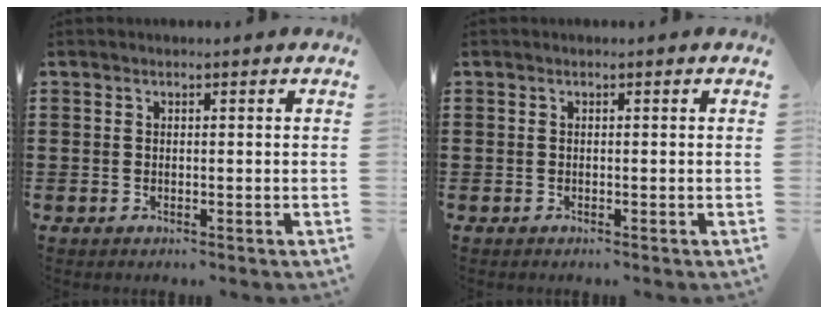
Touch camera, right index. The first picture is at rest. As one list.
[{"total": 0.0}]